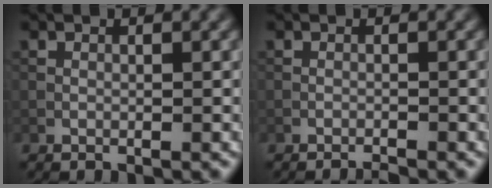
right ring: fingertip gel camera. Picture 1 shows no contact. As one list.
[{"total": 0.9, "force": [-0.8, -0.1, 0.3], "torque": [-0.006, 0.003, -0.019]}]